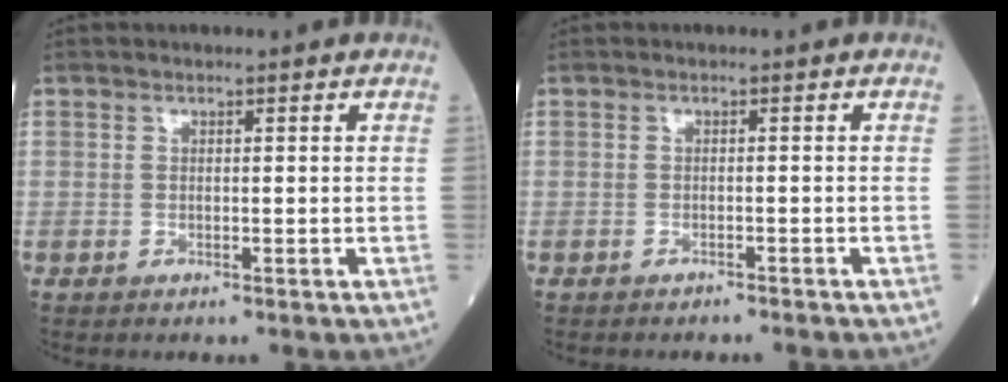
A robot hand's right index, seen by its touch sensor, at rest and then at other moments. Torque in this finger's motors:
{"motor_torque": [-0.10, -0.20, -0.01, -0.04]}